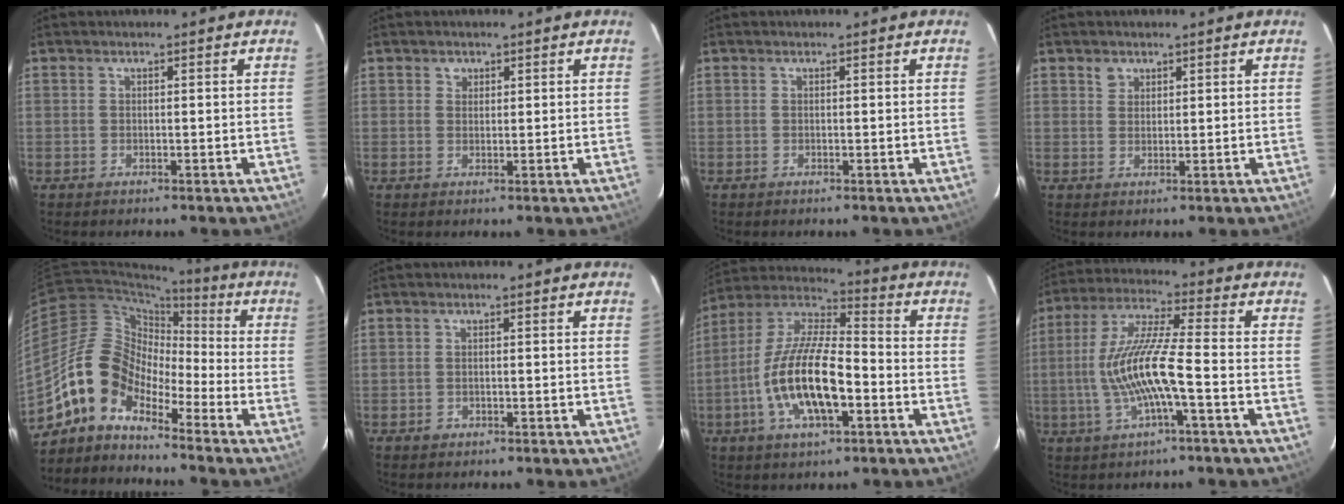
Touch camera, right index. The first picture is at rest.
{"total": 1.4, "force": [0.7, 1.2, 0.1], "torque": [0.003, 0.006, 0.010]}
{"total": 0.0}
{"total": 2.0, "force": [1.2, 1.6, 0.4], "torque": [0.000, 0.006, 0.021]}
{"total": 10.0, "force": [-7.0, 5.7, 4.4], "torque": [-0.076, 0.031, -0.154]}
{"total": 1.2, "force": [-0.6, 0.9, 0.3], "torque": [-0.003, 0.002, -0.007]}
{"total": 16.9, "force": [-5.1, 6.3, 14.9], "torque": [-0.302, -0.005, -0.098]}
{"total": 12.7, "force": [-2.9, 1.4, 12.3], "torque": [-0.253, 0.003, -0.052]}